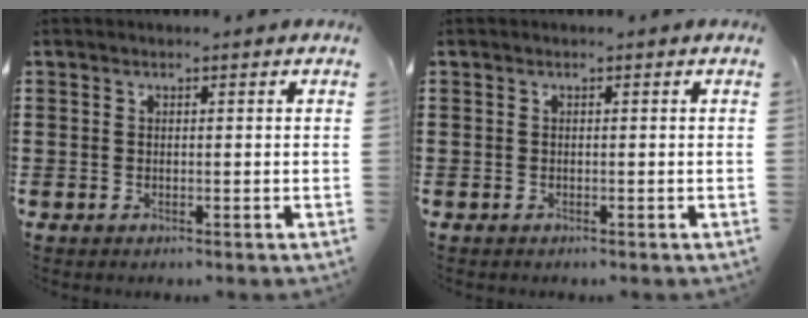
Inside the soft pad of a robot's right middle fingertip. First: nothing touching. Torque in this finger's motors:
{"motor_torque": [0.37, 0.02, 0.06, 0.01]}